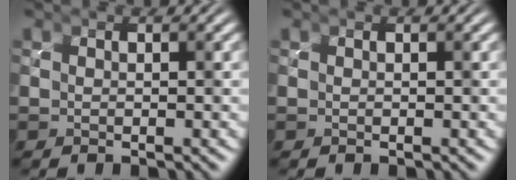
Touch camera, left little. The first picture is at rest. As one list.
[{"total": 0.0}]